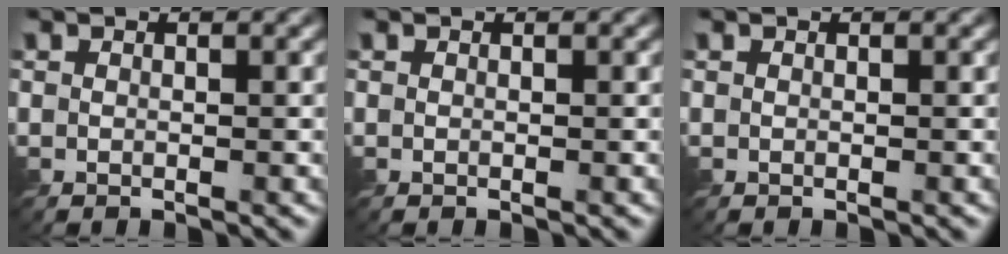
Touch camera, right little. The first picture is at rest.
{"total": 0.0}
{"total": 0.0}